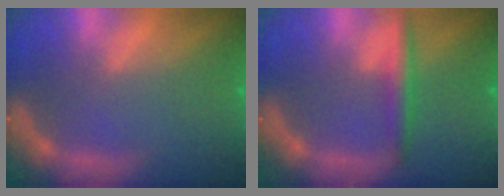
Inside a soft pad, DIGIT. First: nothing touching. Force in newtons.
{"total": 3.0}